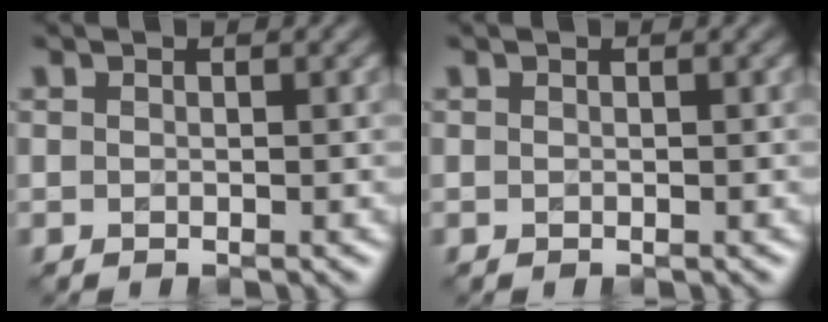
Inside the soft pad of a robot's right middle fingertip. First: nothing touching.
{"total": 0.0}